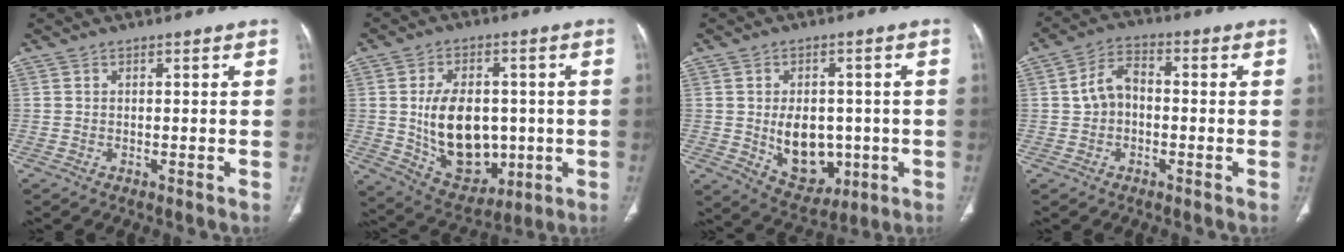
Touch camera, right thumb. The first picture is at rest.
{"total": 16.3, "force": [-0.5, 10.8, 12.1], "torque": [-0.168, -0.003, 0.020]}
{"total": 11.4, "force": [-1.2, 7.9, 8.1], "torque": [-0.086, -0.001, 0.005]}
{"total": 6.1, "force": [-0.3, 4.4, 4.2], "torque": [-0.069, 0.023, -0.017]}